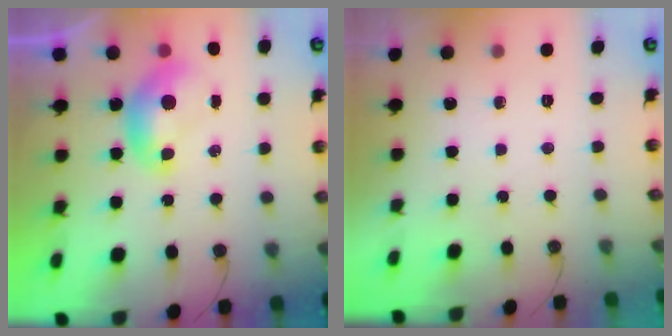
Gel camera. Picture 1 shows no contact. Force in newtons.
{"total": 0.0}